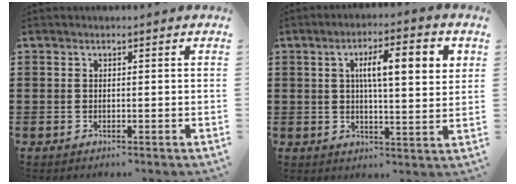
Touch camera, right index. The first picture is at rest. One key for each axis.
{"total": 7.7, "fx": 1.9, "fy": 2.2, "fz": 7.1, "tx": -0.134, "ty": 0.005, "tz": 0.027}